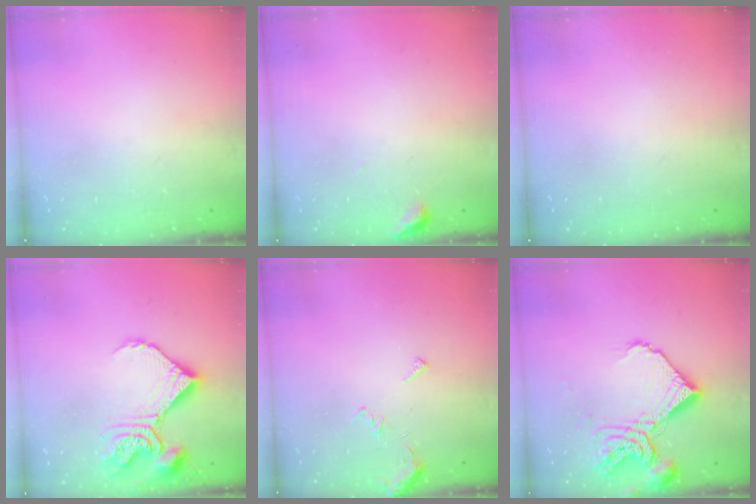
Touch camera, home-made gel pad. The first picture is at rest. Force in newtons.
{"total": 2.6, "press": 2.6, "slide": 0.3}
{"total": 0.0}
{"total": 13.3, "press": 13.2, "slide": 1.4}
{"total": 5.8, "press": 5.8, "slide": 0.5}
{"total": 14.0, "press": 13.9, "slide": 1.7}